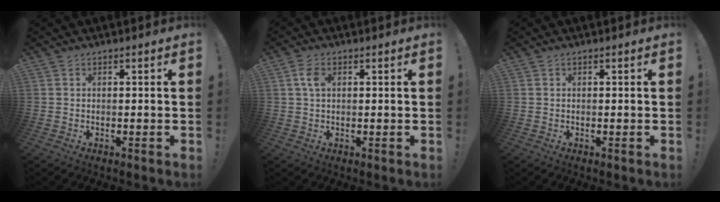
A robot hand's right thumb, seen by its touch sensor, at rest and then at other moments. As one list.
[{"total": 4.0, "force": [1.2, 2.4, 3.0], "torque": [-0.070, 0.005, 0.019]}, {"total": 0.0}]